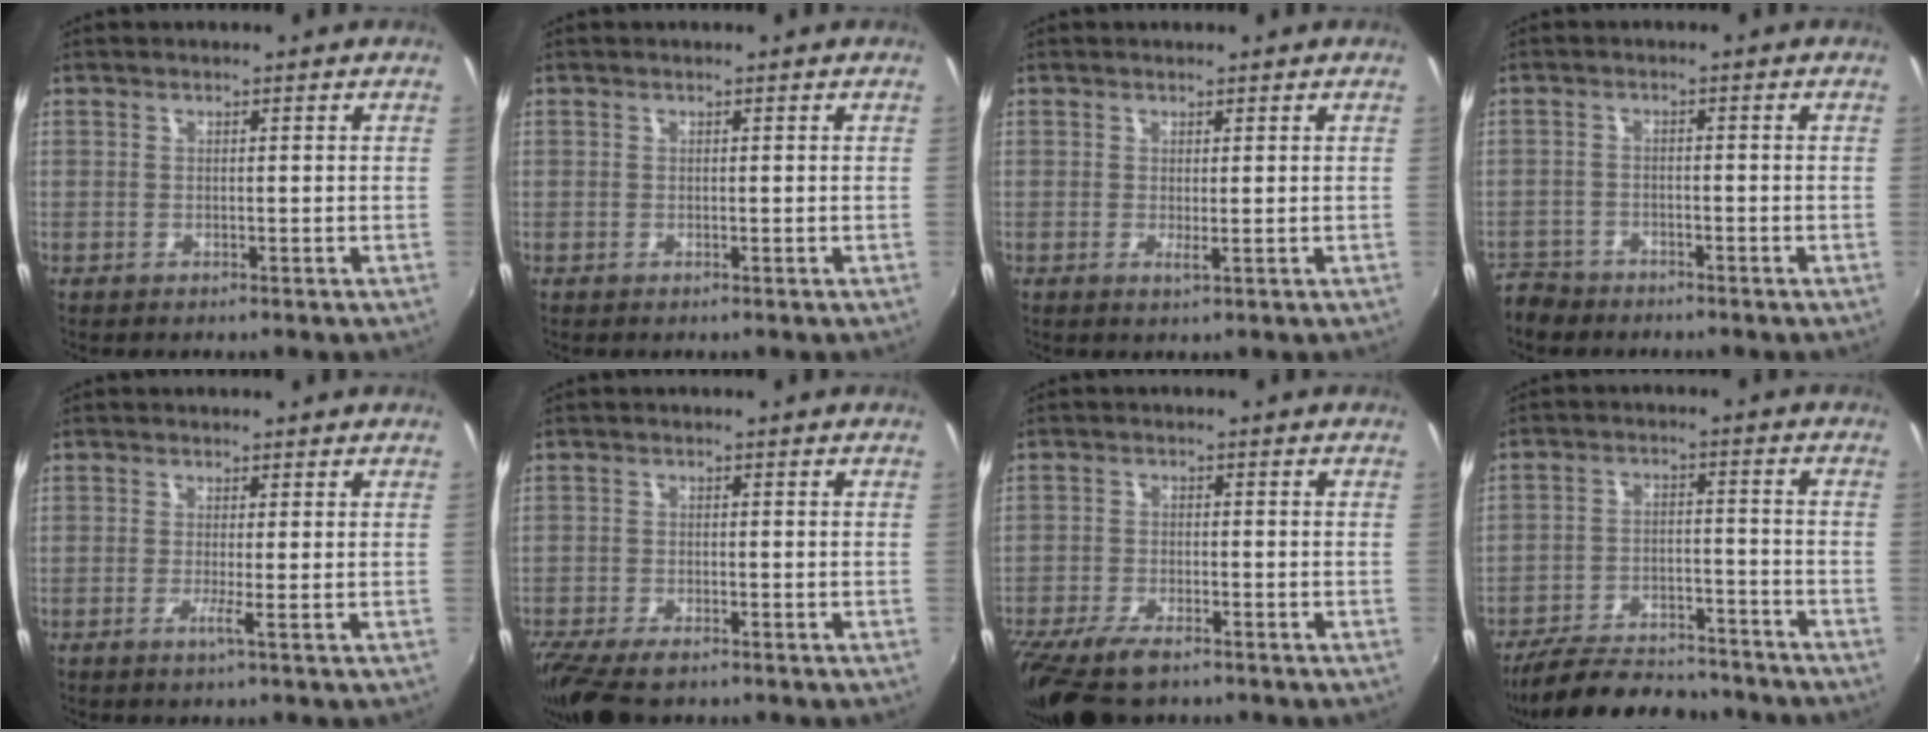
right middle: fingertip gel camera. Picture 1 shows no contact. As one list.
[{"total": 0.0}, {"total": 1.0, "force": [0.3, -0.1, 1.0], "torque": [-0.018, -0.004, 0.003]}, {"total": 6.3, "force": [-5.2, 3.4, 0.8], "torque": [-0.044, -0.005, -0.099]}, {"total": 1.5, "force": [-0.4, -0.7, 1.2], "torque": [-0.023, -0.009, -0.013]}, {"total": 9.6, "force": [-7.4, 2.8, 5.3], "torque": [-0.130, -0.047, -0.134]}, {"total": 11.0, "force": [-8.4, 3.6, 6.2], "torque": [-0.151, -0.041, -0.153]}, {"total": 17.7, "force": [-15.3, 5.6, 6.9], "torque": [-0.151, -0.004, -0.219]}]